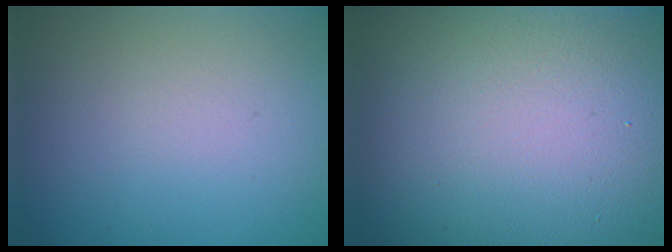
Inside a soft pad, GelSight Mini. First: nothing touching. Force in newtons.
{"total": 21.6, "press": 21.6, "slide": 1.1}